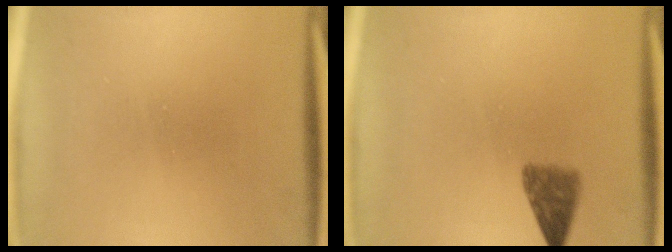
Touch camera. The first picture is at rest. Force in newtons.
{"total": 3.6}